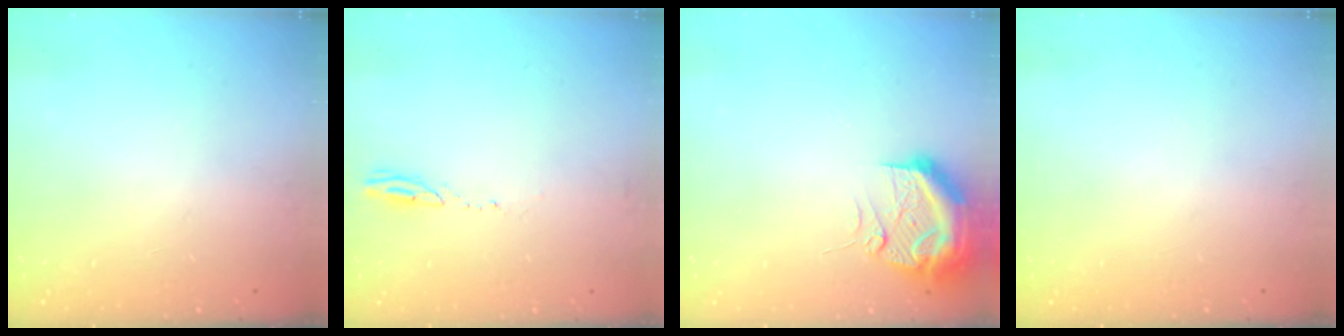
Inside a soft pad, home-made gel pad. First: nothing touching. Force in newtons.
{"total": 2.4, "press": 2.4, "slide": 0.3}
{"total": 12.2, "press": 11.9, "slide": 2.6}
{"total": 0.0}